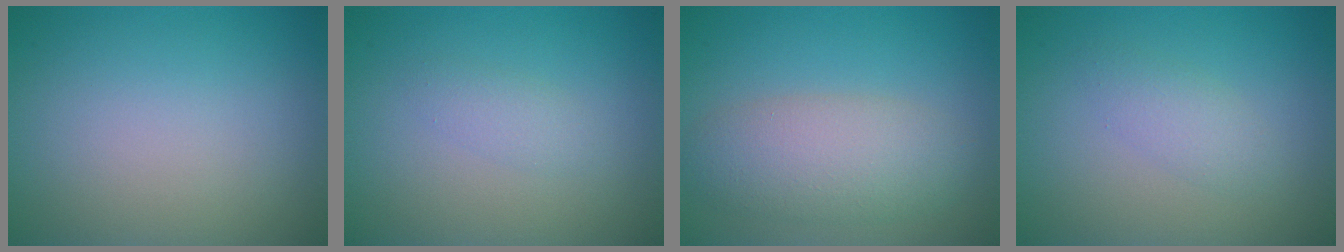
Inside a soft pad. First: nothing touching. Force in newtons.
{"total": 1.3, "press": 1.3, "slide": 0.1}
{"total": 5.0, "press": 5.0, "slide": 0.3}
{"total": 1.8, "press": 1.8, "slide": 0.1}